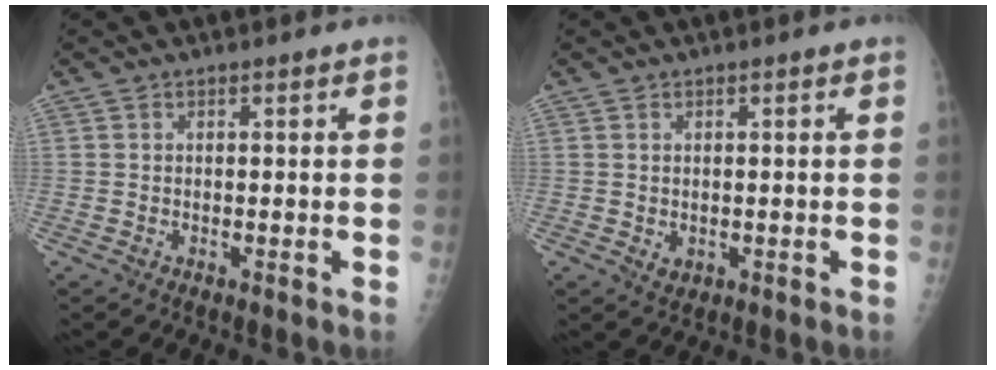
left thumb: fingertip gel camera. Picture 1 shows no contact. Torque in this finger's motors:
{"motor_torque": [-0.47, -0.13, 0.30, 0.03, 0.00]}